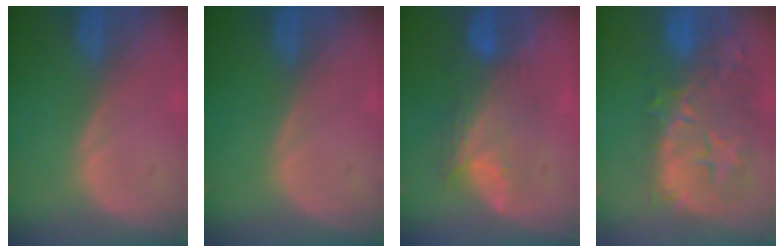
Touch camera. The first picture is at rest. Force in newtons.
{"total": 0.0}
{"total": 7.6, "press": 7.3, "slide": 2.2}
{"total": 12.7, "press": 11.4, "slide": 5.6}